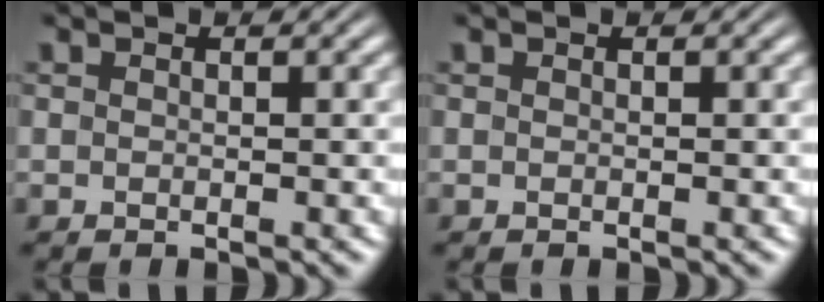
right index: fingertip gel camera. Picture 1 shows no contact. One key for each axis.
{"total": 0.0}